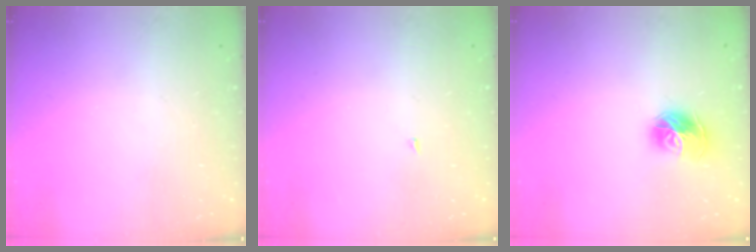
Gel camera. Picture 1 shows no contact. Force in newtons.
{"total": 1.4, "press": 1.3, "slide": 0.1}
{"total": 10.6, "press": 10.5, "slide": 1.2}